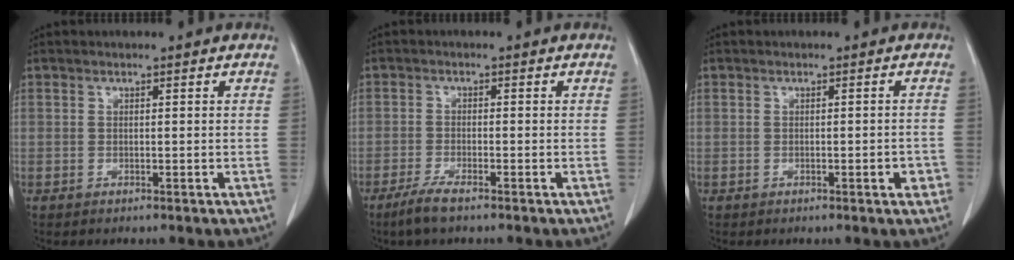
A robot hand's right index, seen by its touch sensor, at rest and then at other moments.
{"total": 3.3, "force": [-2.3, 0.3, 2.3], "torque": [-0.049, -0.006, -0.049]}
{"total": 2.1, "force": [-0.9, 0.5, 1.8], "torque": [-0.021, 0.000, -0.012]}